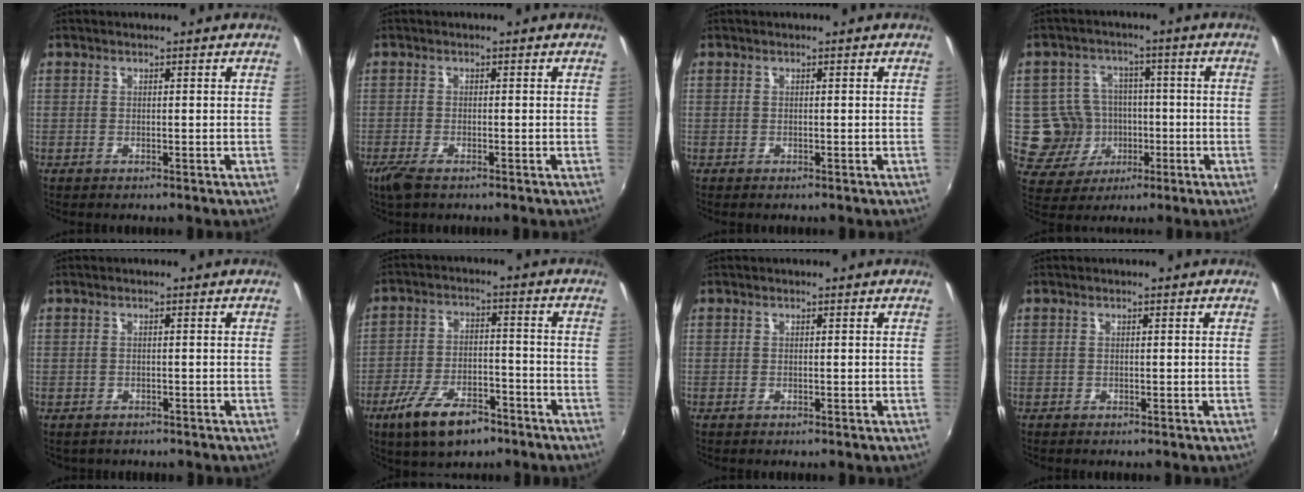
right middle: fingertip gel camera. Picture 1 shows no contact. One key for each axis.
{"total": 3.5, "fx": -2.3, "fy": 1.0, "fz": 2.3, "tx": -0.056, "ty": -0.012, "tz": -0.046}
{"total": 0.0}
{"total": 8.9, "fx": -1.8, "fy": 8.5, "fz": 2.0, "tx": -0.061, "ty": 0.007, "tz": -0.017}
{"total": 0.5, "fx": -0.5, "fy": 0.0, "fz": 0.0, "tx": -0.004, "ty": -0.006, "tz": -0.005}
{"total": 11.6, "fx": -7.7, "fy": 4.3, "fz": 7.5, "tx": -0.161, "ty": -0.016, "tz": -0.131}
{"total": 0.0}
{"total": 0.8, "fx": 0.2, "fy": -0.8, "fz": -0.3, "tx": 0.007, "ty": -0.005, "tz": 0.001}